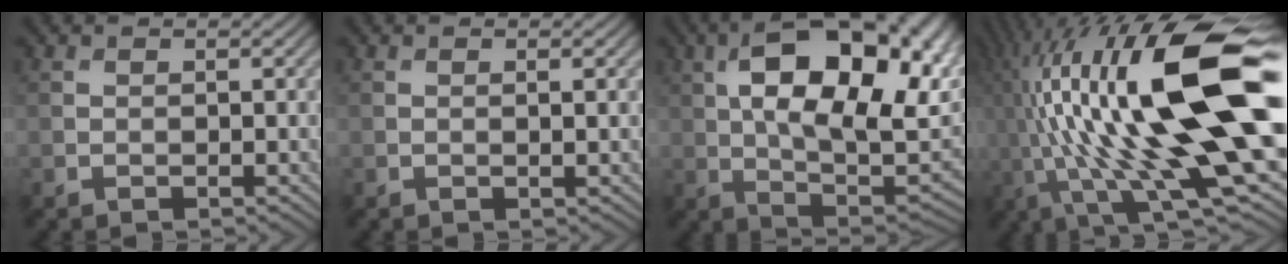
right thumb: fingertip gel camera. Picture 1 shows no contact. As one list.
[{"total": 1.8, "force": [0.1, 0.4, 1.8], "torque": [-0.024, 0.004, 0.001]}, {"total": 19.8, "force": [5.6, 10.6, 15.7], "torque": [-0.237, 0.022, 0.078]}, {"total": 21.2, "force": [2.0, 6.3, 20.1], "torque": [-0.370, -0.009, 0.042]}]